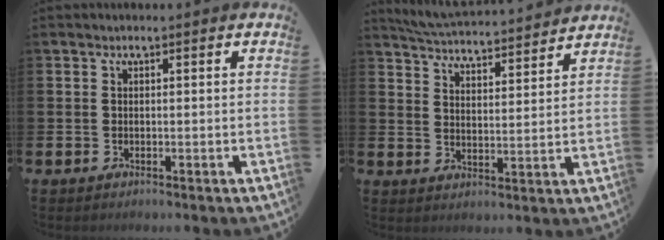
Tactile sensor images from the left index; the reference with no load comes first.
{"total": 5.3, "force": [5.2, 0.2, 0.7], "torque": [-0.037, -0.041, 0.090]}